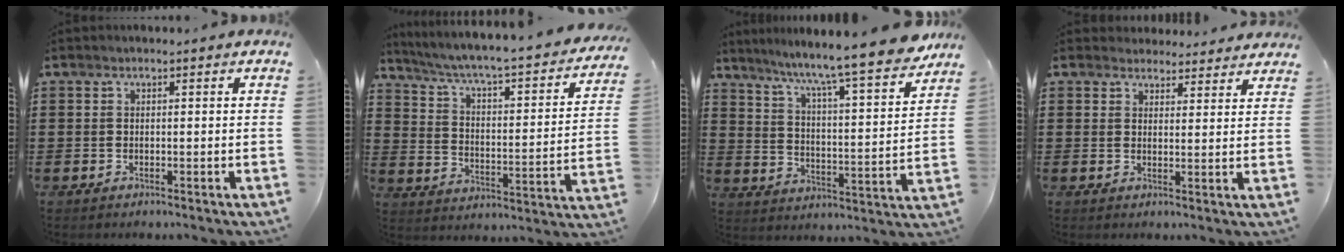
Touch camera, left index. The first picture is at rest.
{"total": 3.9, "force": [3.1, 0.1, 2.5], "torque": [-0.066, -0.039, 0.039]}
{"total": 8.6, "force": [7.6, -0.6, 4.1], "torque": [-0.095, -0.067, 0.116]}
{"total": 3.5, "force": [3.4, 0.8, 0.1], "torque": [-0.004, -0.012, 0.063]}